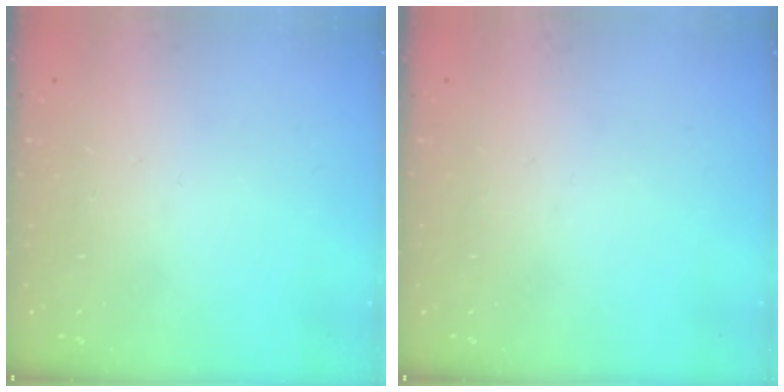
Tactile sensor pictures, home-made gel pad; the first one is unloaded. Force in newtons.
{"total": 0.0}